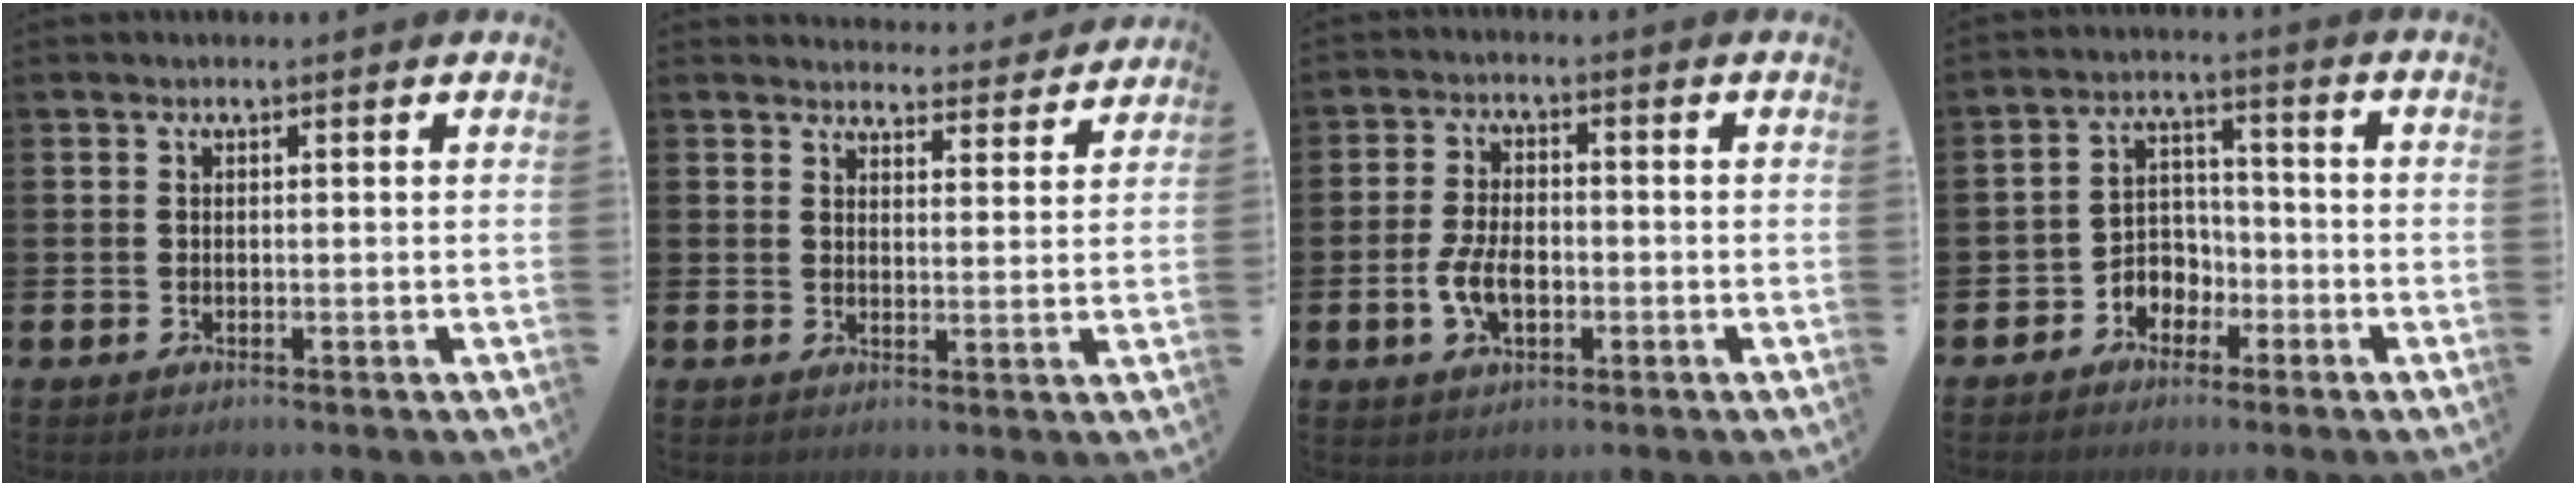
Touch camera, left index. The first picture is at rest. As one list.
[{"total": 4.0, "force": [3.9, 0.6, 0.0], "torque": [-0.003, -0.029, 0.069]}, {"total": 5.2, "force": [-1.2, 2.9, 4.1], "torque": [-0.084, 0.001, -0.024]}, {"total": 3.7, "force": [-2.0, 3.0, 0.6], "torque": [-0.030, 0.001, -0.047]}]